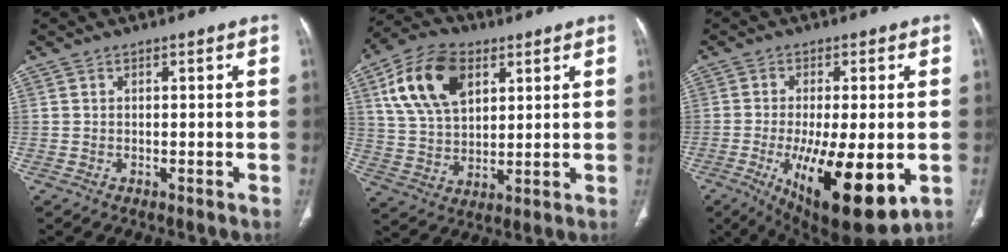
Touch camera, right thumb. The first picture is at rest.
{"total": 15.6, "force": [6.2, 9.5, 10.7], "torque": [-0.182, -0.008, 0.118]}
{"total": 18.6, "force": [-5.1, 6.2, 16.7], "torque": [-0.258, -0.026, -0.059]}